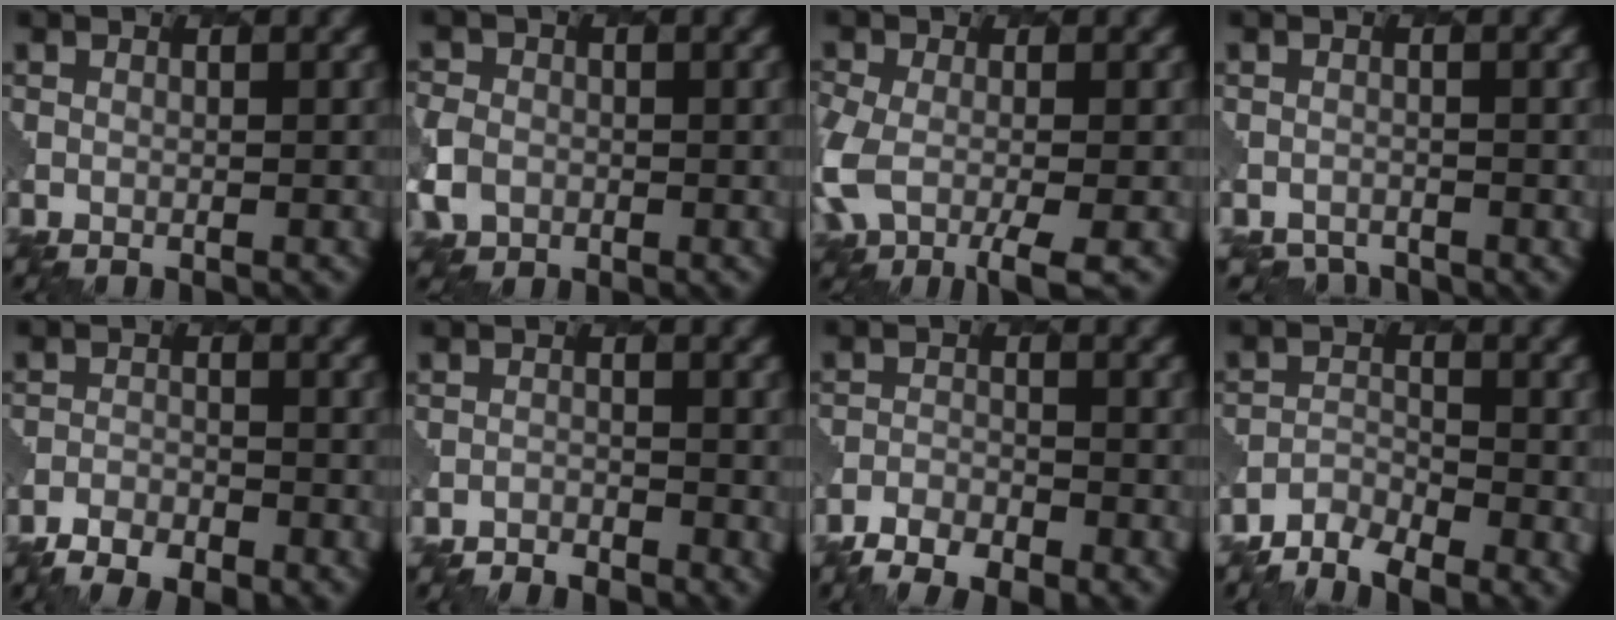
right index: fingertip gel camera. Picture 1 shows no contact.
{"total": 3.9, "force": [-1.1, 3.4, 1.6], "torque": [-0.049, -0.011, -0.028]}
{"total": 6.5, "force": [-2.2, 3.4, 5.0], "torque": [-0.124, -0.017, -0.047]}
{"total": 2.3, "force": [-2.1, 0.8, -0.6], "torque": [0.009, -0.002, -0.031]}
{"total": 5.4, "force": [-4.3, 2.3, 2.5], "torque": [-0.040, -0.013, -0.070]}
{"total": 2.1, "force": [-2.0, 0.8, 0.4], "torque": [-0.012, 0.001, -0.031]}
{"total": 6.1, "force": [-4.8, 2.4, 2.9], "torque": [-0.049, -0.016, -0.082]}
{"total": 5.0, "force": [-3.6, 2.2, 2.6], "torque": [-0.042, -0.005, -0.065]}